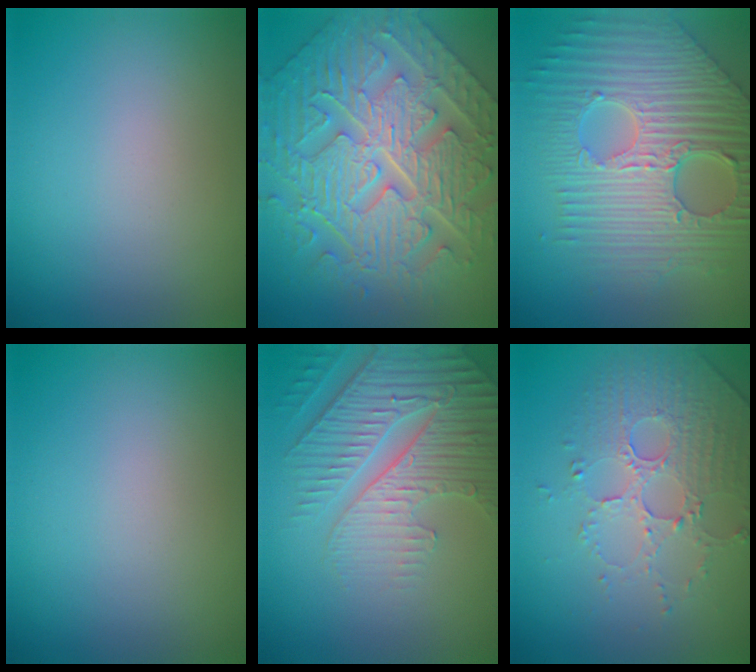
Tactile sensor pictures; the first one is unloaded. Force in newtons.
{"total": 10.8, "press": 8.0, "slide": 7.3}
{"total": 10.6, "press": 7.2, "slide": 7.8}
{"total": 0.0}
{"total": 5.7, "press": 4.9, "slide": 3.0}
{"total": 5.0, "press": 3.4, "slide": 3.6}